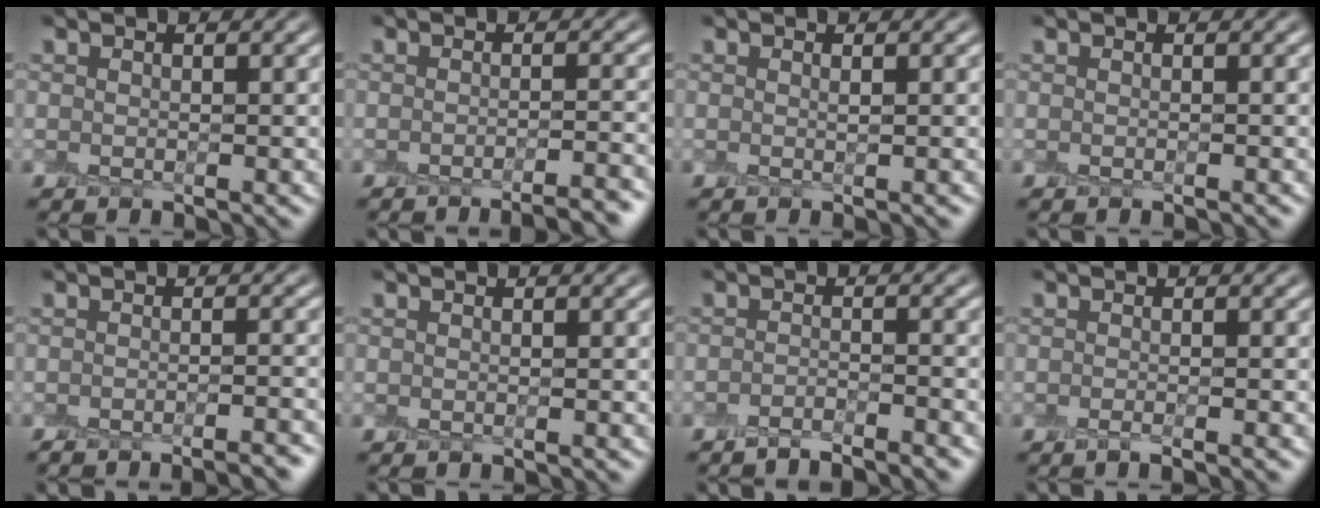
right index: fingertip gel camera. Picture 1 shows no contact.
{"total": 4.1, "force": [-3.0, 0.8, 2.6], "torque": [-0.025, 0.006, -0.042]}
{"total": 1.0, "force": [0.0, 0.3, 1.0], "torque": [-0.006, 0.001, -0.003]}
{"total": 0.5, "force": [-0.4, 0.0, 0.3], "torque": [-0.002, 0.000, -0.006]}
{"total": 4.1, "force": [-3.3, 0.8, 2.2], "torque": [-0.022, 0.007, -0.046]}
{"total": 0.0}
{"total": 2.9, "force": [-2.5, 0.4, 1.5], "torque": [-0.018, 0.001, -0.047]}
{"total": 1.8, "force": [-0.9, 0.6, 1.5], "torque": [-0.007, -0.004, -0.015]}